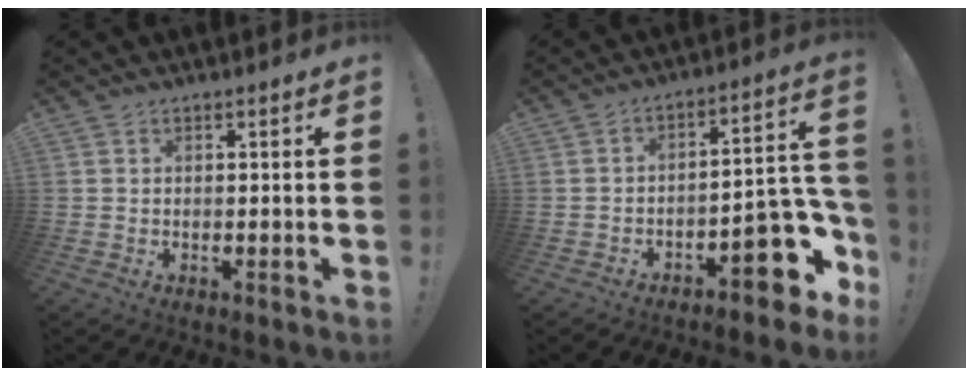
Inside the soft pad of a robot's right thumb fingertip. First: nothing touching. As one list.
[{"total": 13.7, "force": [-6.9, 5.9, 10.2], "torque": [-0.098, 0.036, -0.103]}]